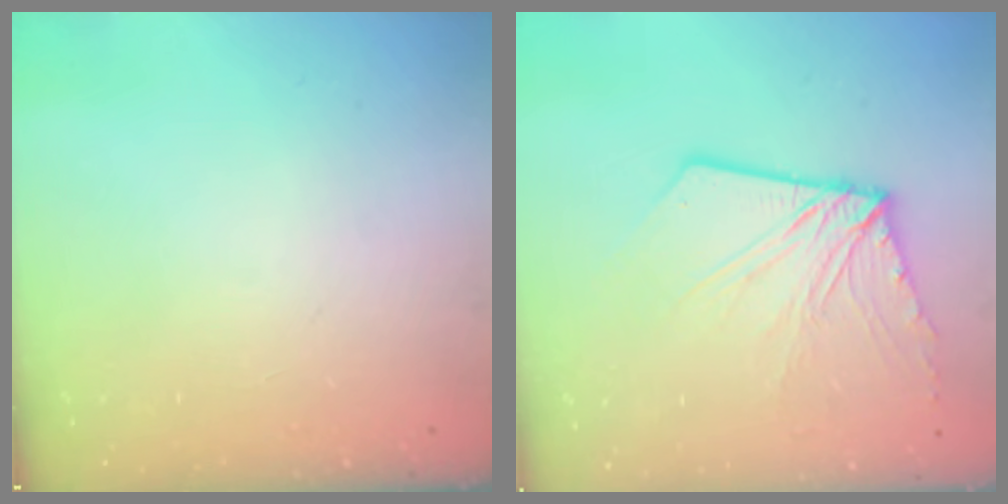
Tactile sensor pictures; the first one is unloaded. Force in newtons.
{"total": 10.6, "press": 10.5, "slide": 1.4}